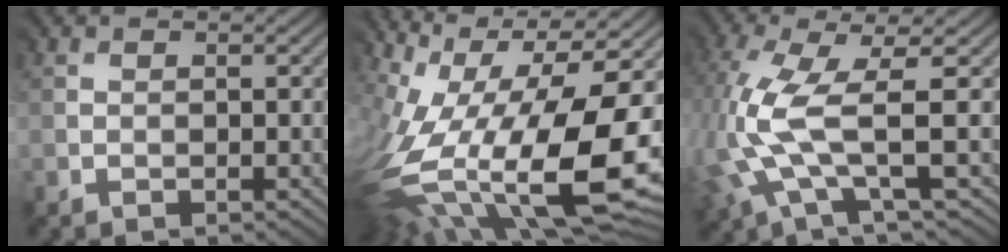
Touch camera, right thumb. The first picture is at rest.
{"total": 18.2, "force": [-3.7, 9.4, 15.1], "torque": [-0.288, -0.033, -0.042]}
{"total": 9.1, "force": [0.5, 2.7, 8.7], "torque": [-0.240, -0.005, 0.011]}